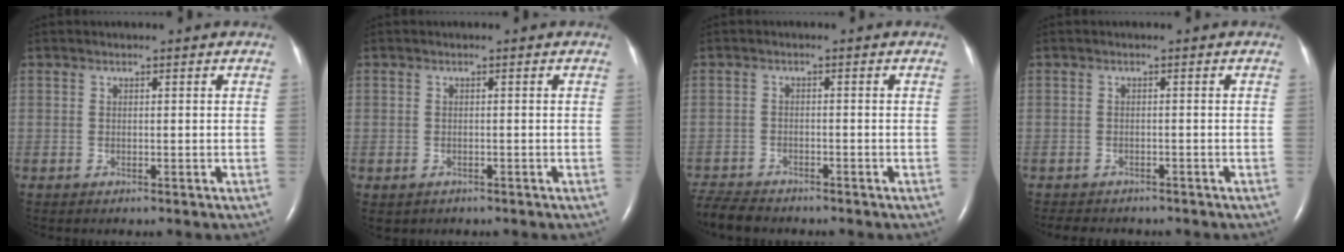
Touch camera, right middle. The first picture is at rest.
{"total": 1.0, "force": [-0.6, 0.8, 0.3], "torque": [-0.010, 0.001, -0.002]}
{"total": 5.7, "force": [-5.3, 1.2, 1.5], "torque": [-0.029, -0.017, -0.093]}
{"total": 6.0, "force": [-5.2, 2.2, 2.0], "torque": [-0.031, -0.003, -0.065]}